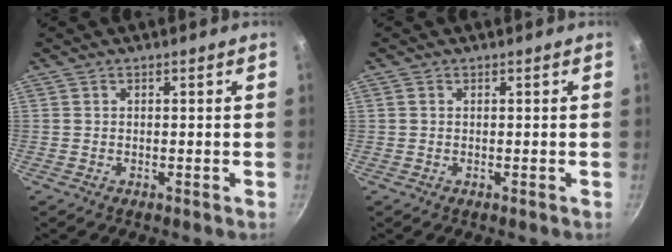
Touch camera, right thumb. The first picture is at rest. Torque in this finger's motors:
{"motor_torque": [0.12, -0.02, -0.19, 0.11, -0.04]}